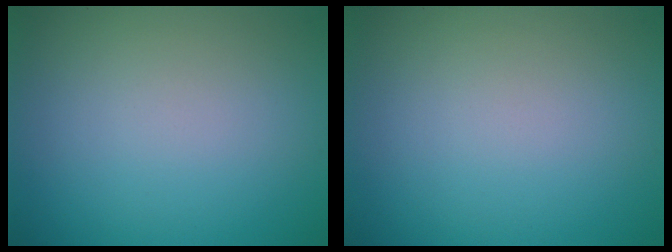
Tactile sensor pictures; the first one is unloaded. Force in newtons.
{"total": 0.0}